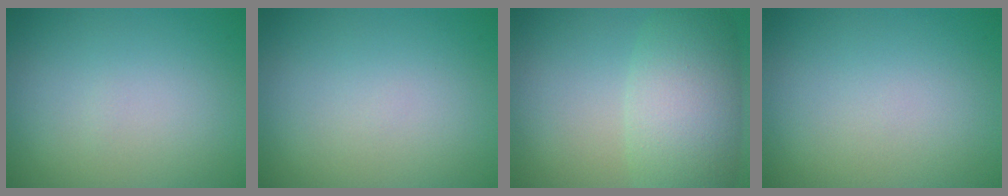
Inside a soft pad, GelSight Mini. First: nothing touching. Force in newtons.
{"total": 0.0}
{"total": 6.4, "press": 6.4, "slide": 0.4}
{"total": 0.0}